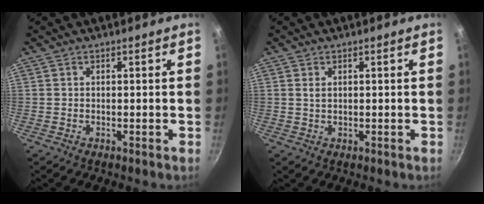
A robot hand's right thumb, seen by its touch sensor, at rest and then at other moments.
{"total": 1.2, "force": [0.5, 0.7, 0.9], "torque": [-0.017, 0.000, 0.008]}